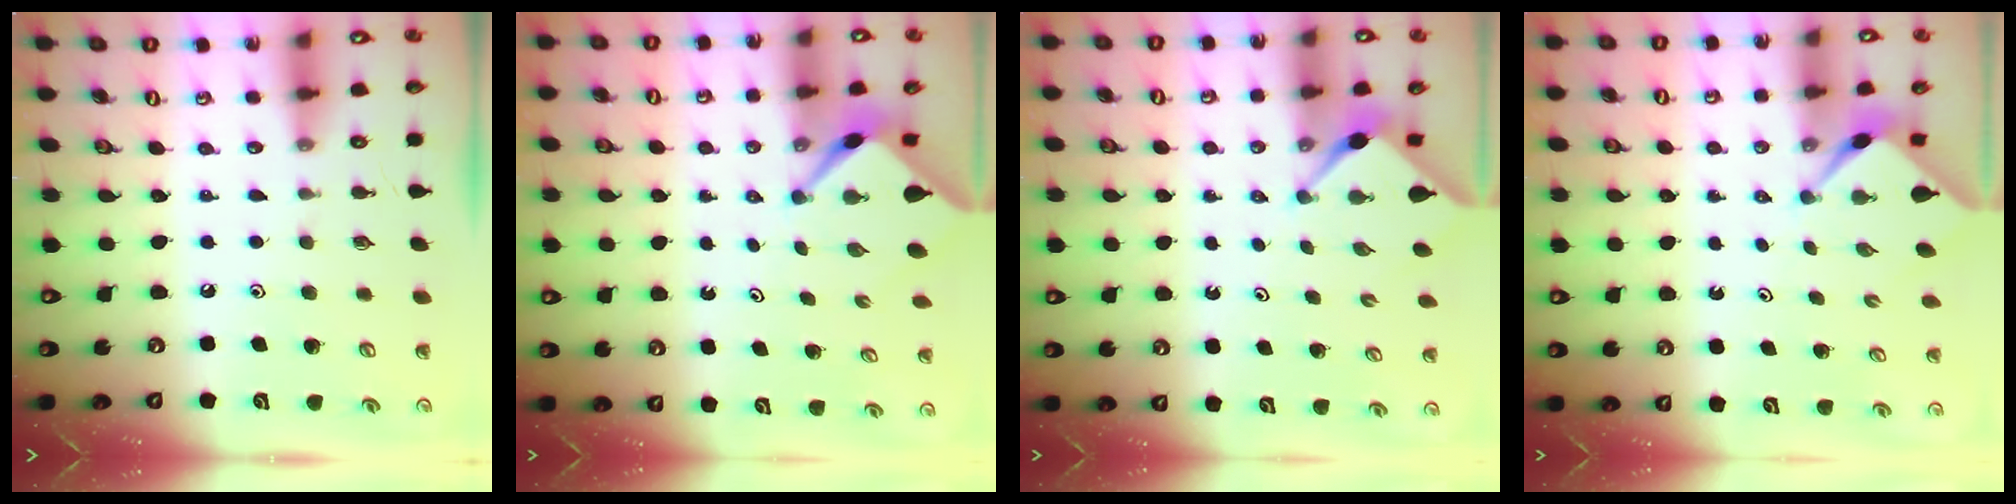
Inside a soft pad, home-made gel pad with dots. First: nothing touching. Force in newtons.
{"total": 2.6, "press": 2.6, "slide": 0.3}
{"total": 3.0, "press": 3.0, "slide": 0.3}
{"total": 2.3, "press": 2.3, "slide": 0.2}